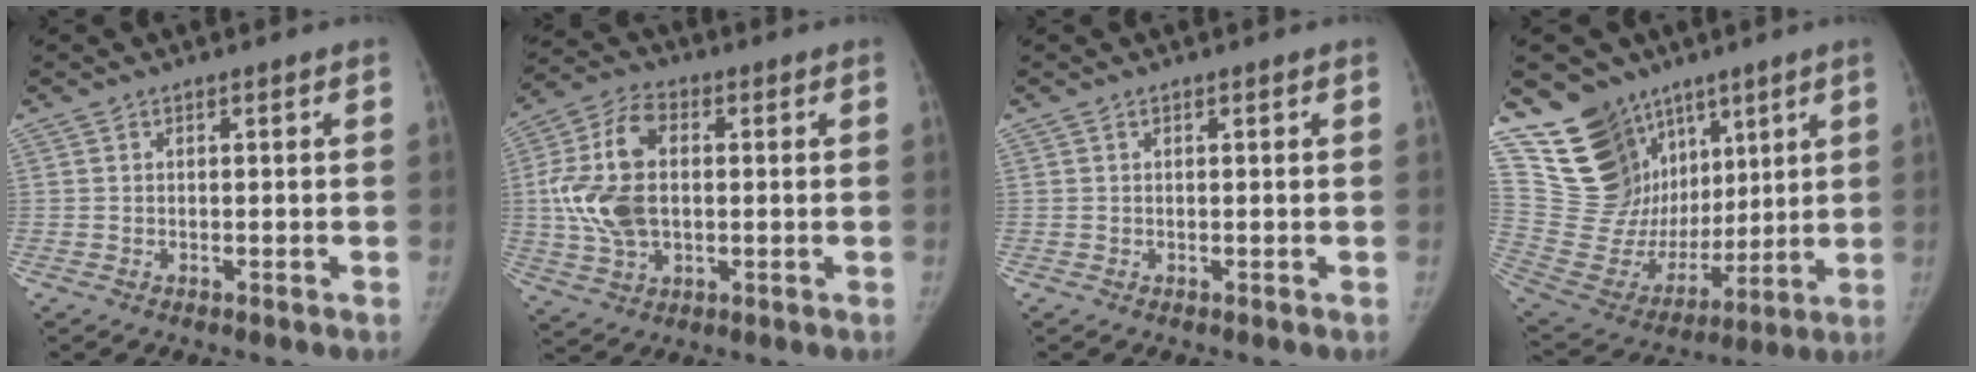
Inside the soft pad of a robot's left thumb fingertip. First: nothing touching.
{"total": 14.2, "force": [0.8, 8.9, 11.1], "torque": [-0.219, 0.014, 0.015]}
{"total": 0.0}
{"total": 20.3, "force": [12.0, 14.3, 7.9], "torque": [-0.091, -0.039, 0.237]}